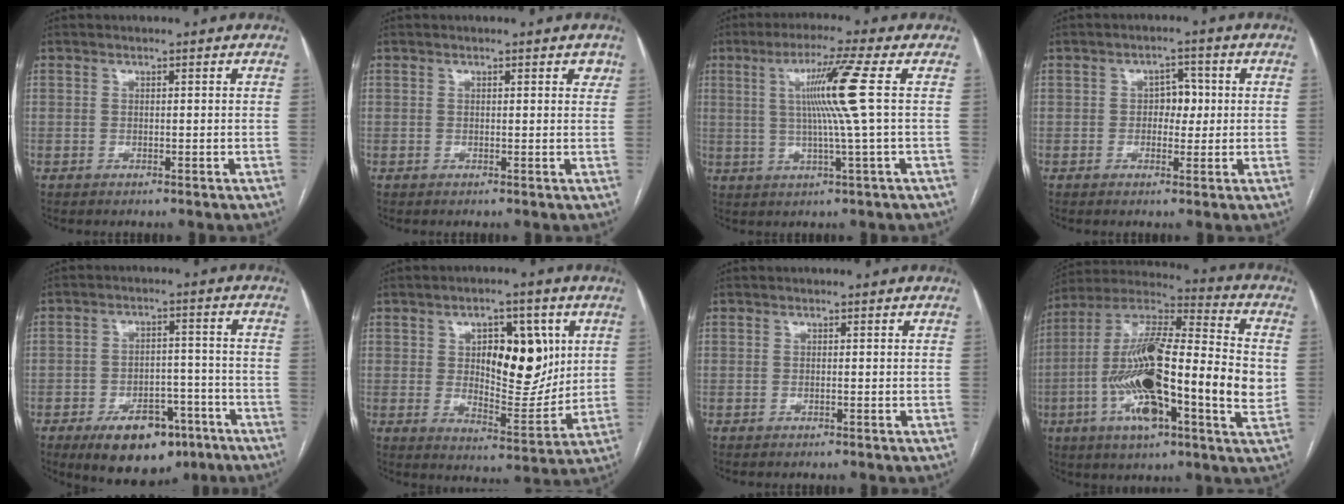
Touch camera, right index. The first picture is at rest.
{"total": 1.5, "force": [0.9, 0.7, 1.0], "torque": [-0.005, -0.001, 0.005]}
{"total": 9.3, "force": [1.5, -2.3, 8.9], "torque": [-0.157, 0.003, 0.035]}
{"total": 3.6, "force": [0.1, 2.4, 2.7], "torque": [-0.032, 0.011, 0.001]}
{"total": 11.8, "force": [-7.3, 6.4, 6.8], "torque": [-0.090, 0.010, -0.105]}
{"total": 12.6, "force": [3.4, 5.6, 10.7], "torque": [-0.148, 0.006, 0.061]}
{"total": 0.0}
{"total": 25.3, "force": [-3.0, 5.0, 24.6], "torque": [-0.426, 0.005, -0.062]}